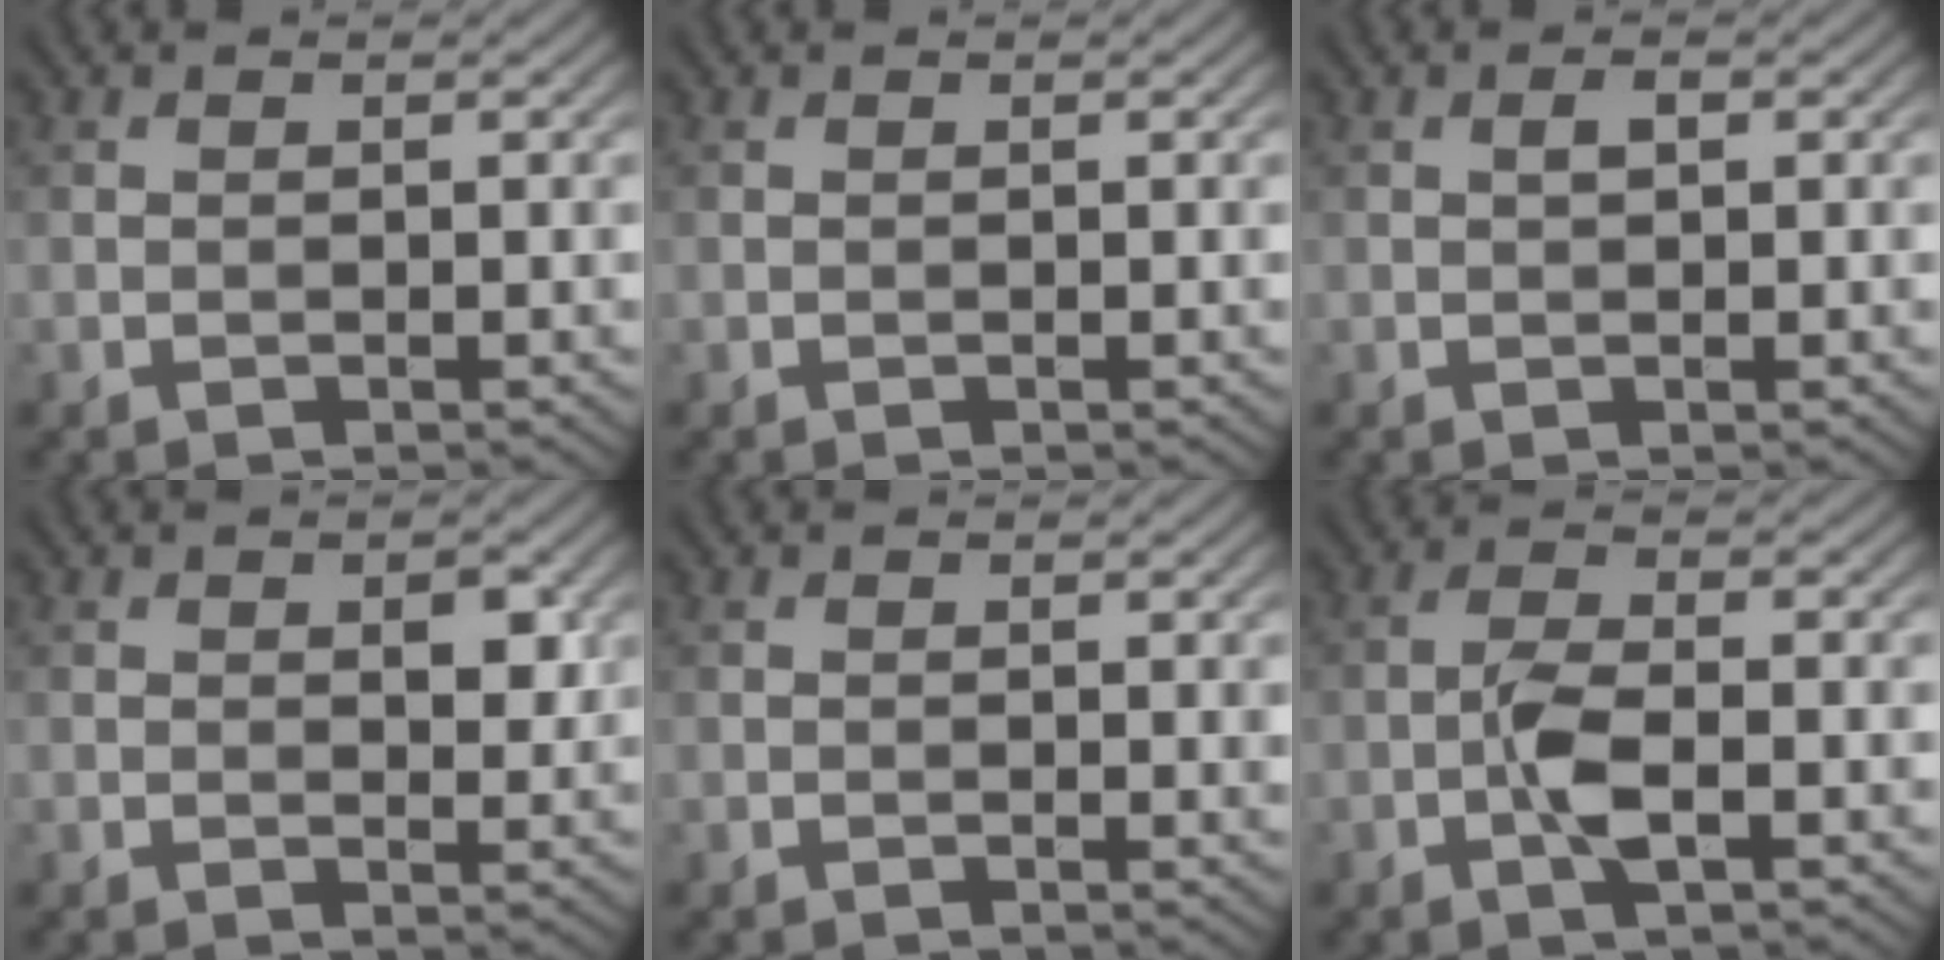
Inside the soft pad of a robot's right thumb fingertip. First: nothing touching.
{"total": 0.0}
{"total": 1.2, "force": [0.2, 0.5, 1.1], "torque": [-0.019, 0.001, 0.003]}
{"total": 2.7, "force": [0.8, 1.5, 2.2], "torque": [-0.027, -0.004, 0.014]}
{"total": 0.6, "force": [0.1, 0.2, 0.5], "torque": [-0.005, -0.003, 0.000]}
{"total": 4.3, "force": [-1.4, 1.4, 3.8], "torque": [-0.084, 0.004, -0.032]}